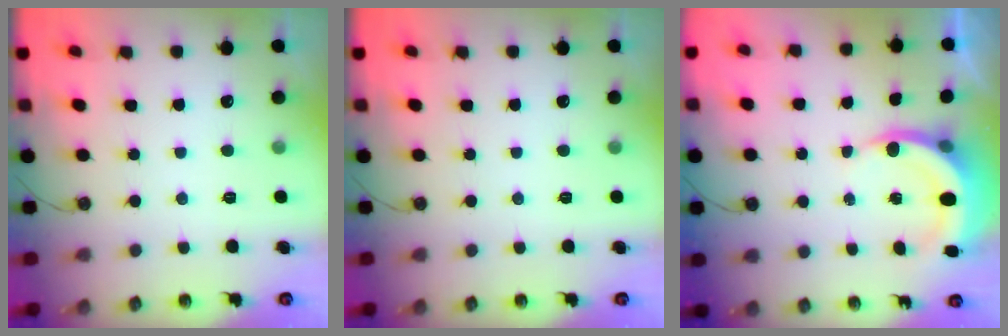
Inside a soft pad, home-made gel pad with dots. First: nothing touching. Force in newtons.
{"total": 0.0}
{"total": 6.3, "press": 6.1, "slide": 1.6}